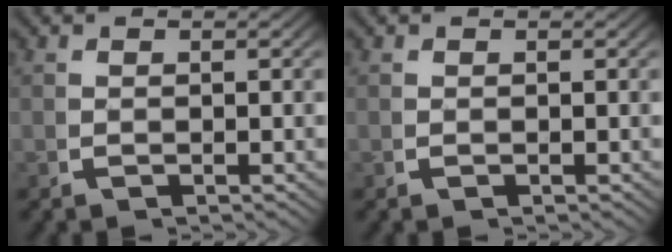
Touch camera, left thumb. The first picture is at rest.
{"total": 0.0}